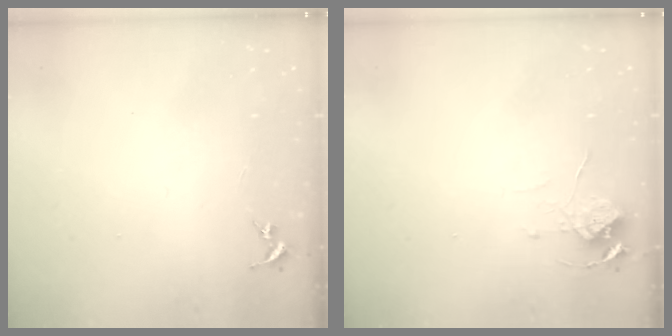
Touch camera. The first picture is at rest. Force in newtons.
{"total": 6.1, "press": 6.1, "slide": 0.4}